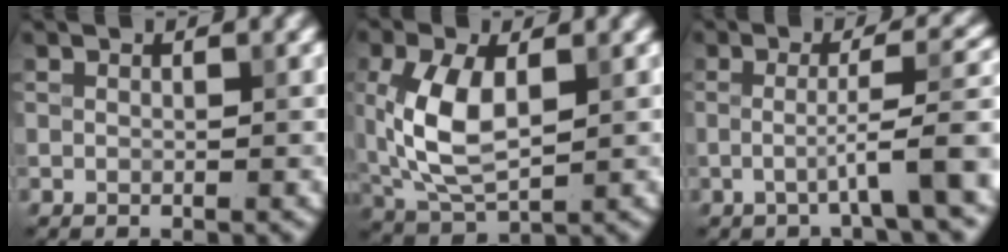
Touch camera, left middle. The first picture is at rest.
{"total": 6.6, "force": [0.7, 3.6, 5.5], "torque": [-0.131, 0.003, 0.019]}
{"total": 5.6, "force": [-1.4, 0.7, 5.4], "torque": [-0.080, 0.015, -0.033]}